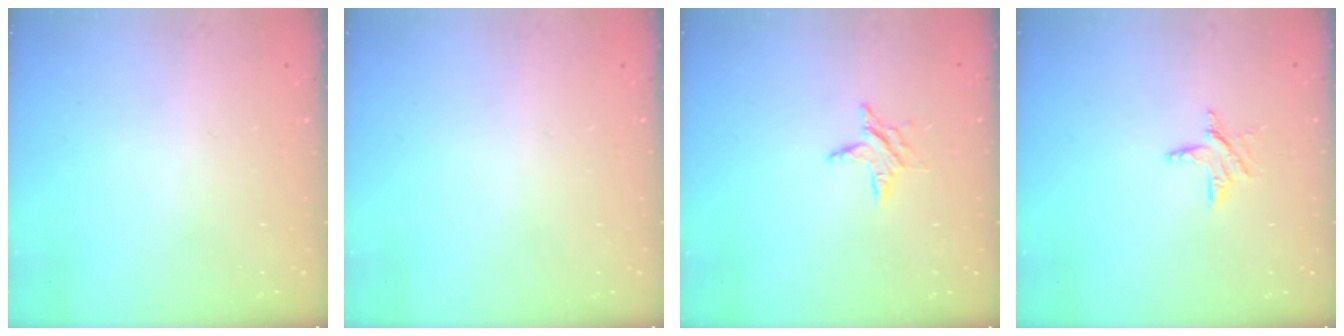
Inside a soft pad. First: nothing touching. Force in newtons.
{"total": 0.0}
{"total": 5.3, "press": 5.3, "slide": 0.5}
{"total": 6.6, "press": 6.6, "slide": 0.6}